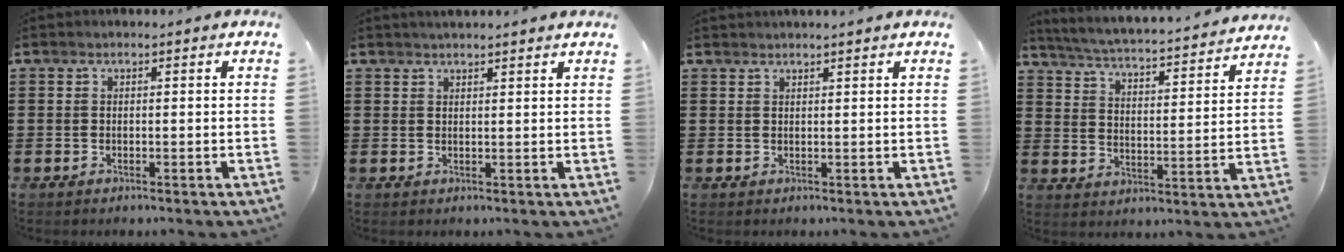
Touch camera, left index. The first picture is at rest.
{"total": 1.4, "force": [1.4, 0.0, 0.3], "torque": [-0.008, 0.003, 0.028]}
{"total": 1.2, "force": [1.2, -0.2, 0.3], "torque": [-0.005, -0.002, 0.023]}
{"total": 4.0, "force": [3.7, -0.6, 1.1], "torque": [-0.042, -0.035, 0.054]}